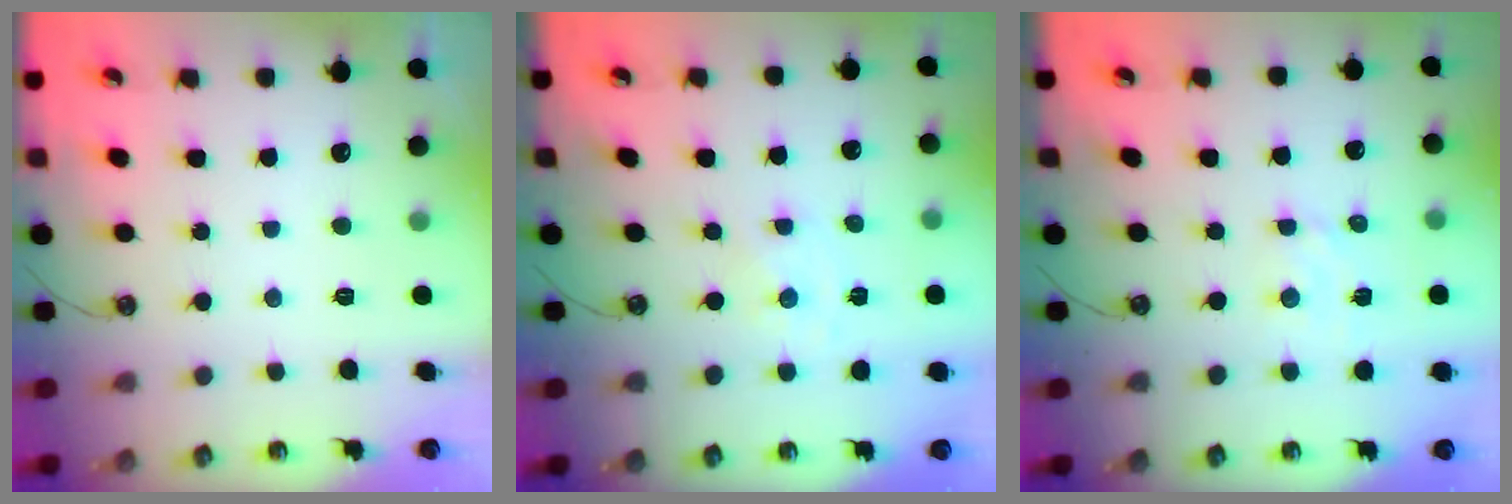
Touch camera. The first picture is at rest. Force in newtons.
{"total": 0.0}
{"total": 2.3, "press": 2.3, "slide": 0.4}